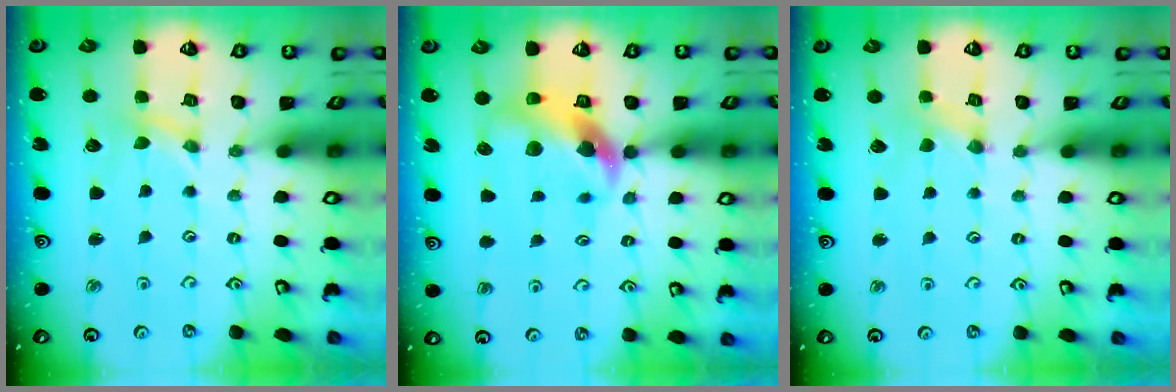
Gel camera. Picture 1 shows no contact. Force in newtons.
{"total": 11.2, "press": 11.1, "slide": 1.3}
{"total": 0.0}